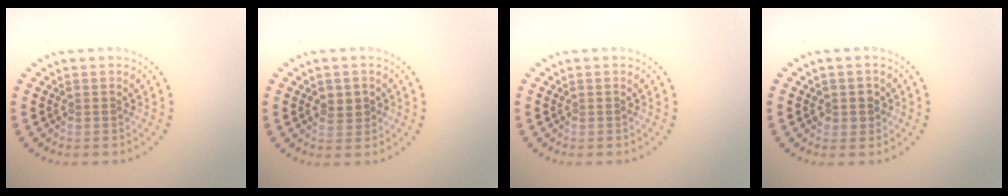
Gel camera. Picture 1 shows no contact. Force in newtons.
{"total": 1.9, "press": 1.8, "slide": 0.3}
{"total": 0.0}
{"total": 1.6, "press": 1.4, "slide": 0.7}